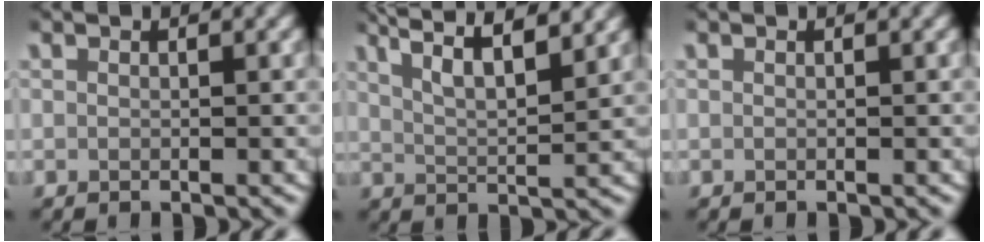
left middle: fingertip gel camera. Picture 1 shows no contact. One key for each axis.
{"total": 7.3, "fx": 4.9, "fy": 2.6, "fz": 4.8, "tx": -0.070, "ty": 0.019, "tz": 0.070}
{"total": 0.0}